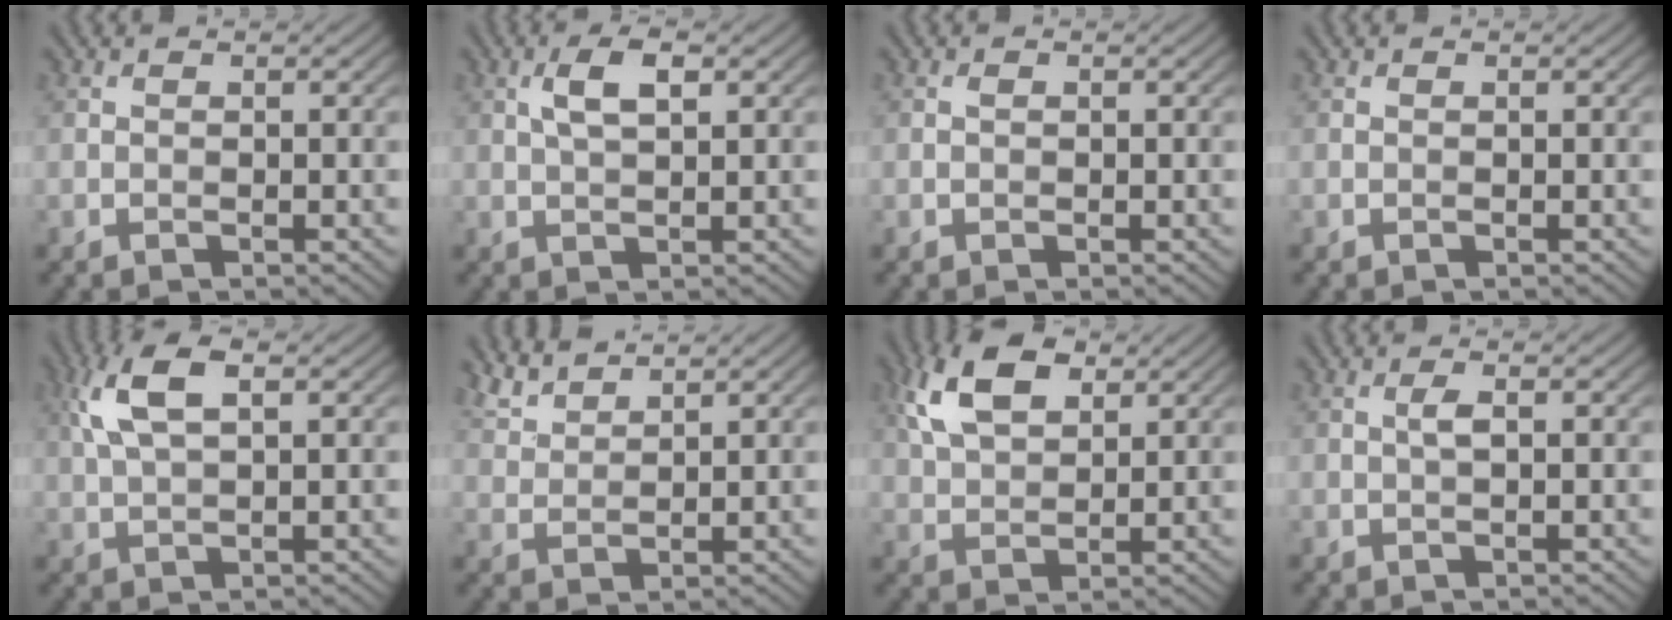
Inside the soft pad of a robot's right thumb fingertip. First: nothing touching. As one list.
[{"total": 3.7, "force": [1.2, 1.4, 3.2], "torque": [-0.068, 0.006, 0.024]}, {"total": 0.6, "force": [0.0, 0.4, 0.4], "torque": [-0.006, 0.001, 0.001]}, {"total": 0.0}, {"total": 6.5, "force": [2.2, 2.7, 5.5], "torque": [-0.129, 0.013, 0.042]}, {"total": 4.0, "force": [3.6, 0.9, 1.5], "torque": [-0.042, 0.003, 0.081]}, {"total": 8.8, "force": [4.1, 4.7, 6.2], "torque": [-0.143, 0.014, 0.079]}, {"total": 1.4, "force": [0.2, 0.3, 1.3], "torque": [-0.028, 0.003, 0.003]}]